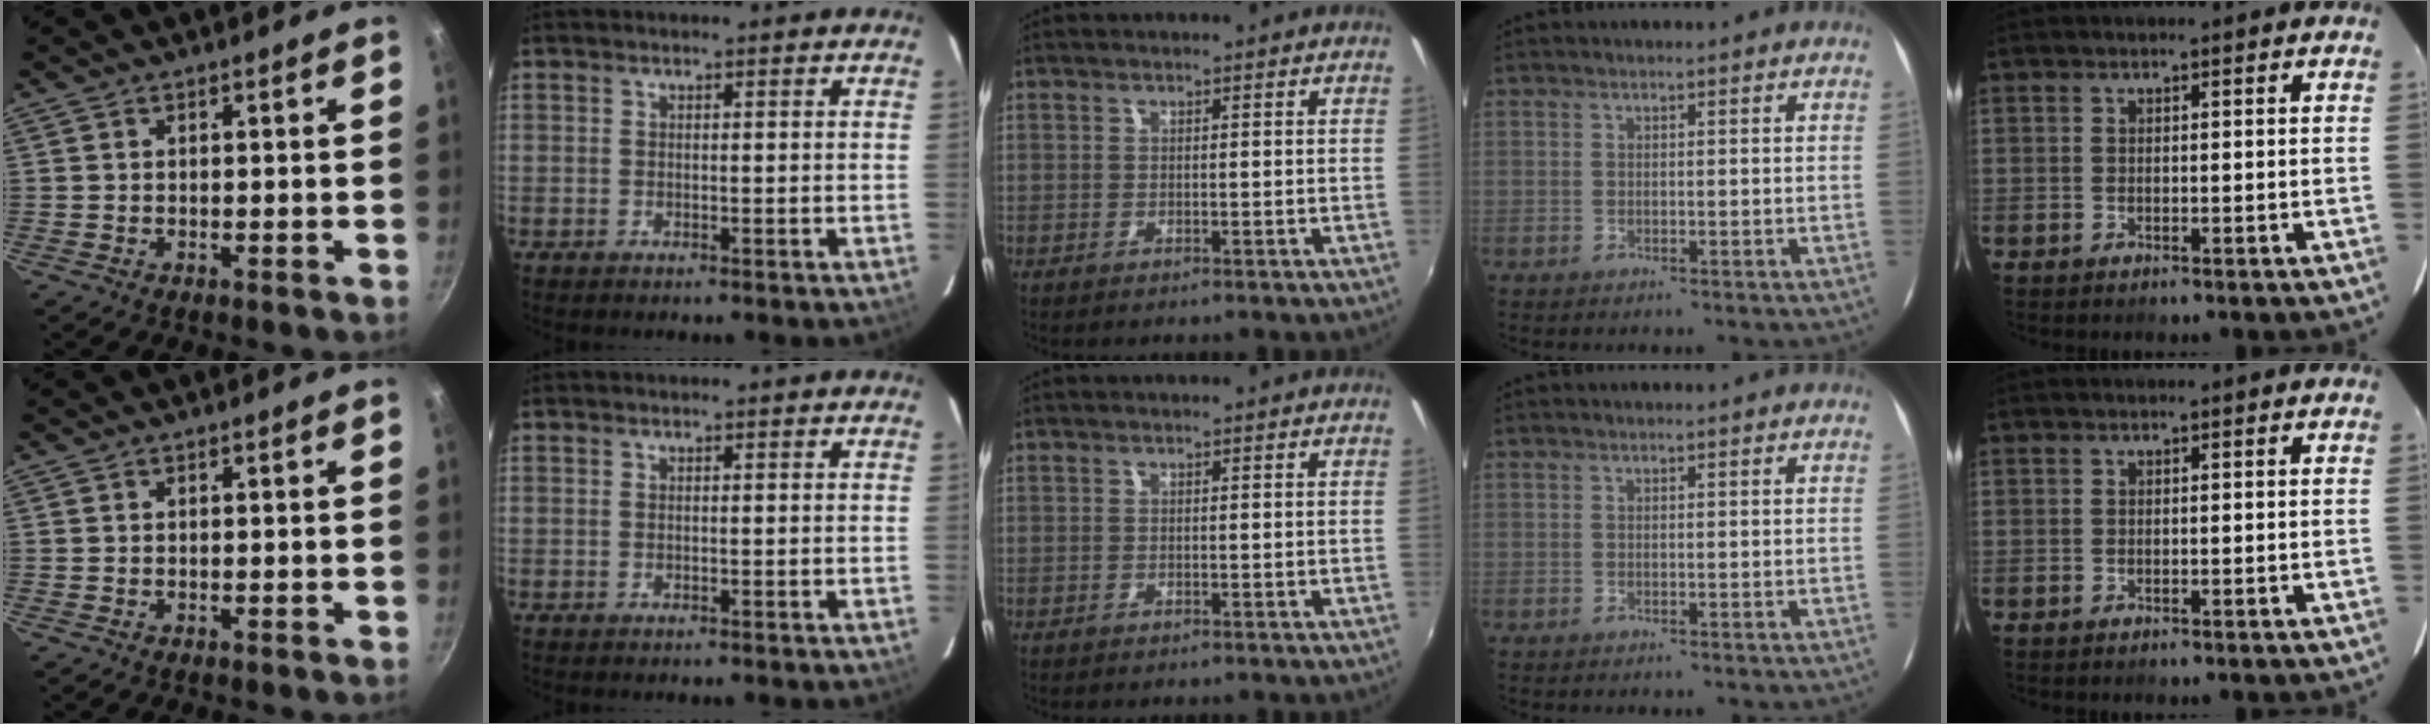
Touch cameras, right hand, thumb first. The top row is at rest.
{}